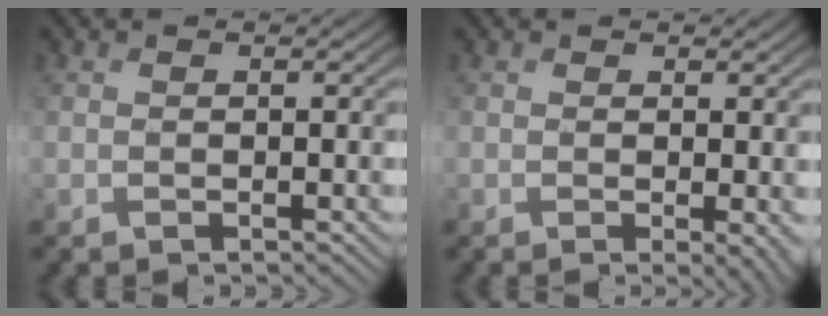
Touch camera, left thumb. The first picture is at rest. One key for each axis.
{"total": 2.3, "fx": -0.3, "fy": 0.4, "fz": 2.2, "tx": -0.035, "ty": -0.007, "tz": -0.007}